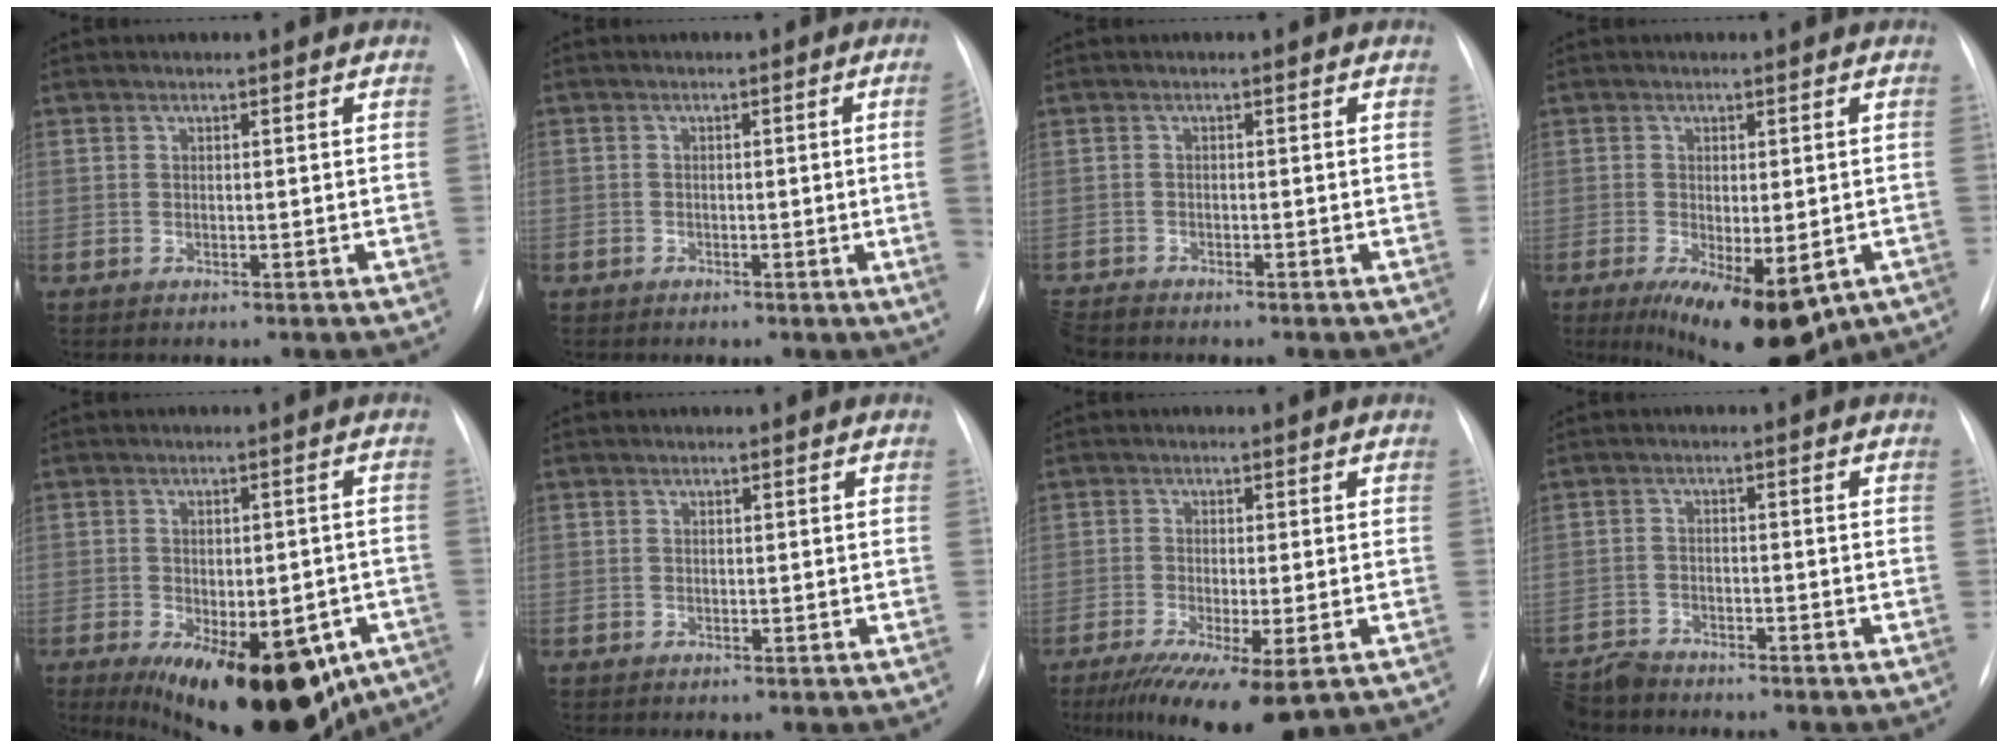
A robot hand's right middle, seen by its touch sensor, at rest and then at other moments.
{"total": 4.2, "force": [-0.9, -0.6, 4.1], "torque": [-0.045, -0.002, -0.017]}
{"total": 2.6, "force": [-2.5, 0.4, 0.3], "torque": [-0.004, -0.011, -0.046]}
{"total": 14.2, "force": [-7.7, 5.5, 10.7], "torque": [-0.138, -0.022, -0.104]}
{"total": 22.5, "force": [-12.1, 10.9, 15.6], "torque": [-0.195, -0.016, -0.148]}
{"total": 0.0}
{"total": 11.1, "force": [-6.7, 2.1, 8.6], "torque": [-0.129, -0.026, -0.107]}
{"total": 5.3, "force": [-5.1, 1.3, 0.3], "torque": [-0.003, -0.016, -0.097]}